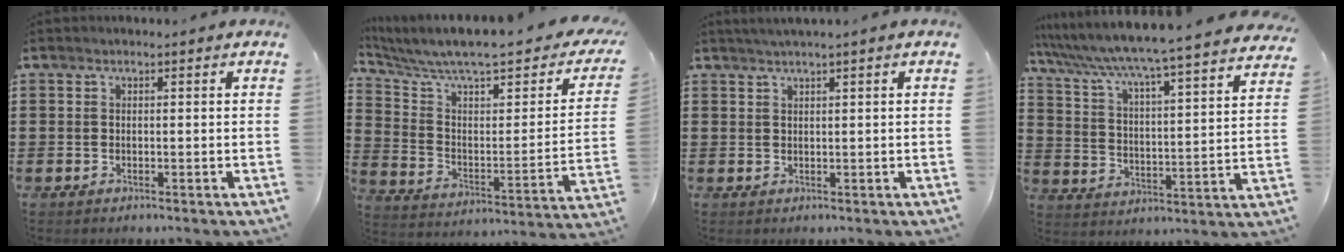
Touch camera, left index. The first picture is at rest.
{"total": 7.5, "force": [5.9, 1.2, 4.3], "torque": [-0.113, -0.048, 0.095]}
{"total": 1.2, "force": [0.9, -0.3, 0.7], "torque": [-0.012, 0.000, 0.017]}
{"total": 4.9, "force": [4.4, -1.0, 1.9], "torque": [-0.061, -0.051, 0.063]}